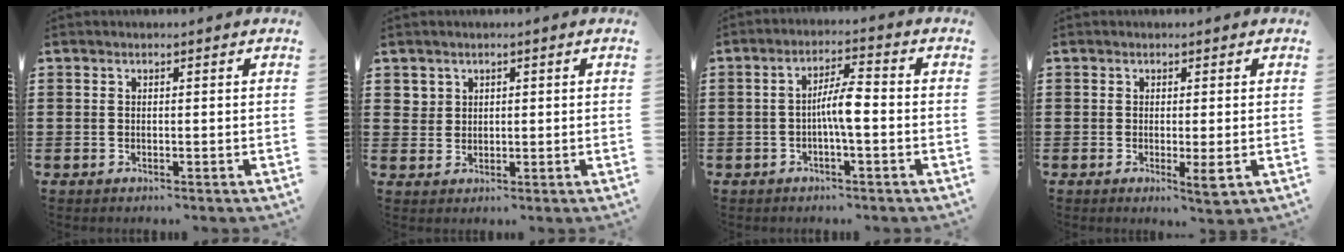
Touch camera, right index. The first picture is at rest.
{"total": 2.1, "force": [1.3, 1.6, 0.3], "torque": [-0.013, 0.009, 0.025]}
{"total": 4.8, "force": [-0.9, 0.8, 4.7], "torque": [-0.092, 0.005, -0.023]}
{"total": 3.2, "force": [-0.6, 0.3, 3.2], "torque": [-0.055, -0.012, -0.007]}